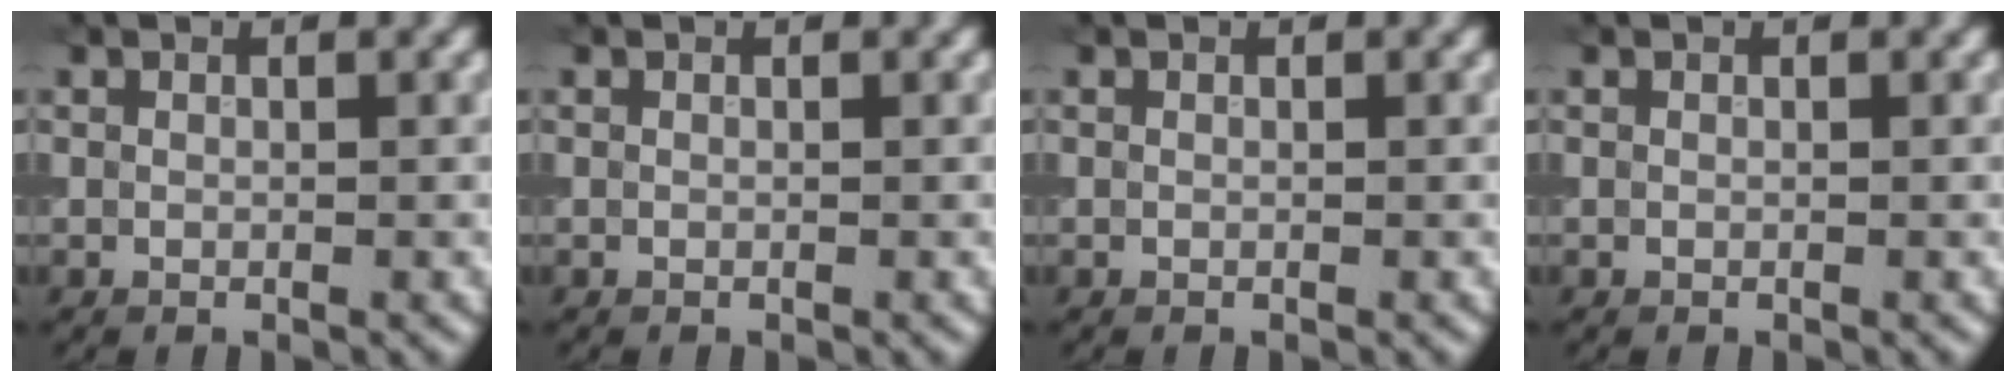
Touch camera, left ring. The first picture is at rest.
{"total": 0.0}
{"total": 0.0}
{"total": 0.0}